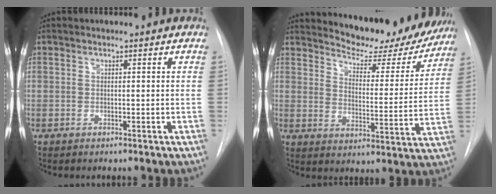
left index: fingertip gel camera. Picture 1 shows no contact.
{"total": 15.7, "force": [14.9, 3.4, 3.6], "torque": [-0.044, -0.037, 0.185]}